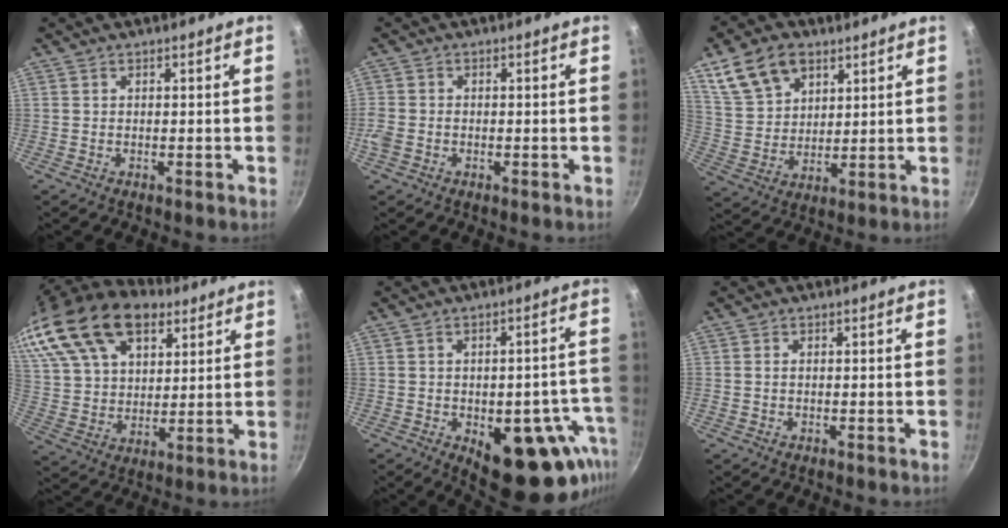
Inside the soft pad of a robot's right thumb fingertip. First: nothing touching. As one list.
[{"total": 3.4, "force": [-1.3, 2.5, 1.9], "torque": [-0.048, 0.004, -0.032]}, {"total": 12.6, "force": [6.9, 8.1, 6.8], "torque": [-0.109, -0.015, 0.138]}, {"total": 26.0, "force": [15.6, 14.5, 14.9], "torque": [-0.287, -0.013, 0.284]}, {"total": 18.0, "force": [-6.9, 9.3, 13.8], "torque": [-0.100, 0.013, -0.079]}, {"total": 0.6, "force": [0.0, 0.4, 0.5], "torque": [-0.009, 0.003, -0.002]}]